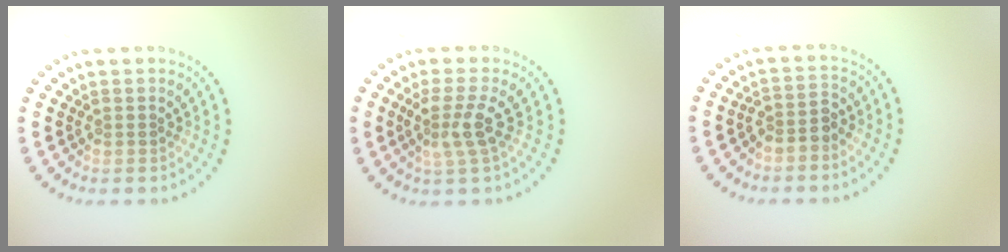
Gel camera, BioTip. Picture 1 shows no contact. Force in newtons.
{"total": 2.7, "press": 2.1, "slide": 1.8}
{"total": 2.0, "press": 1.7, "slide": 1.1}